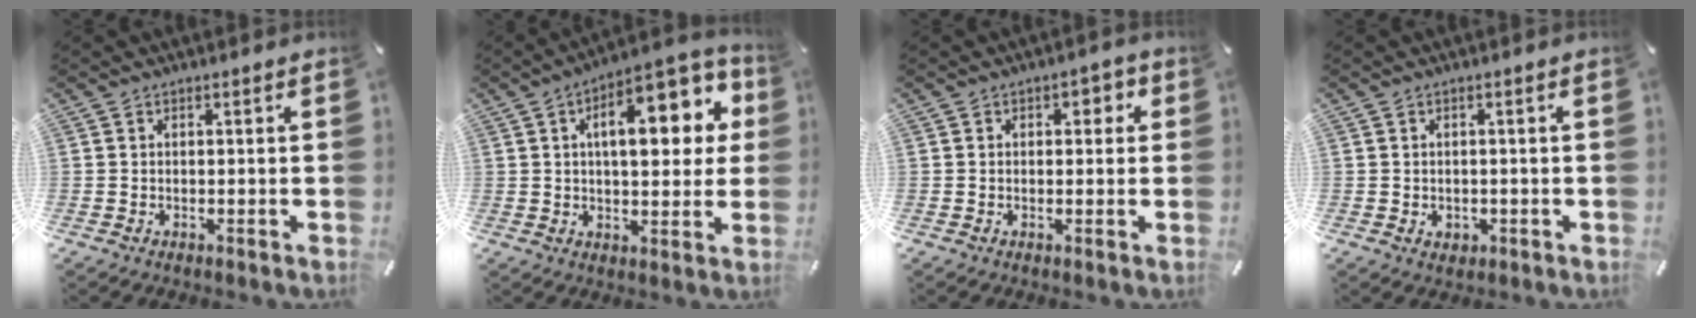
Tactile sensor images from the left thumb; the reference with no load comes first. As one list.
[{"total": 17.3, "force": [5.6, 7.9, 14.3], "torque": [-0.193, -0.017, 0.085]}, {"total": 2.6, "force": [0.3, 1.8, 1.9], "torque": [-0.022, 0.005, -0.002]}, {"total": 1.6, "force": [-0.2, 1.5, 0.4], "torque": [-0.010, 0.006, -0.007]}]